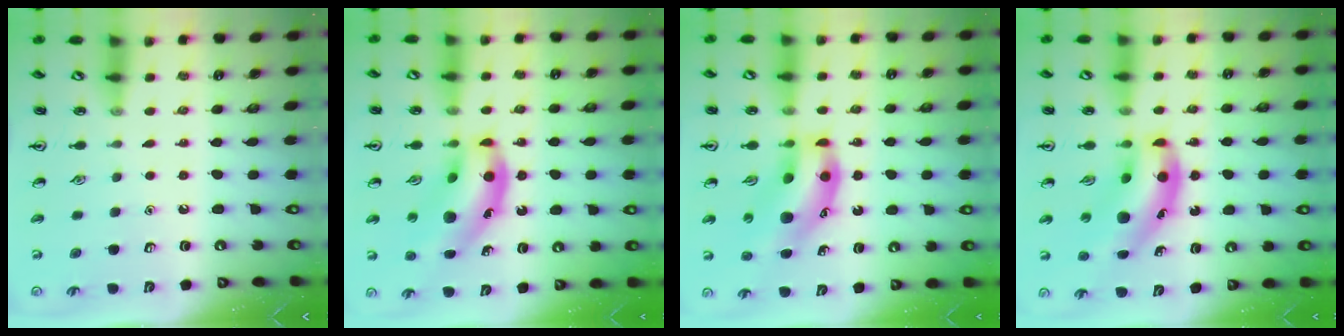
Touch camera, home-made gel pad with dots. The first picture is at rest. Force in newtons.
{"total": 14.2, "press": 13.6, "slide": 3.8}
{"total": 14.8, "press": 14.3, "slide": 3.9}
{"total": 12.1, "press": 11.6, "slide": 3.4}